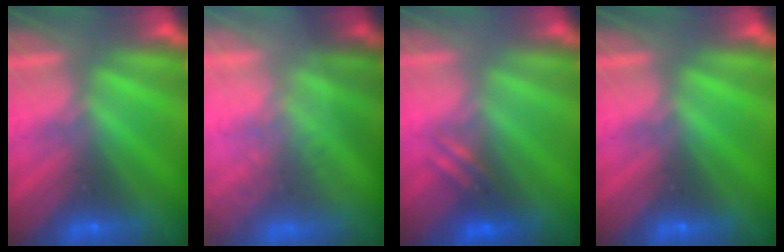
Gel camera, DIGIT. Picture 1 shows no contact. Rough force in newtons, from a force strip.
{"total": 7.3}
{"total": 2.5}
{"total": 0.0}